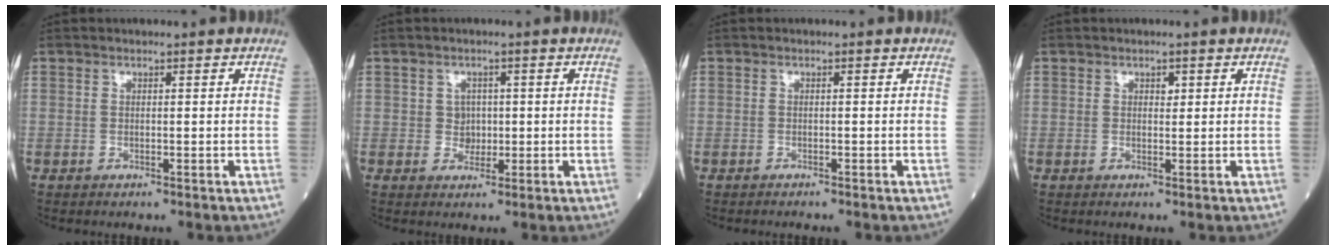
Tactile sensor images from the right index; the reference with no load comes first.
{"total": 2.1, "force": [0.2, 2.0, 0.6], "torque": [-0.005, 0.005, 0.005]}
{"total": 0.8, "force": [-0.7, 0.1, 0.3], "torque": [-0.008, -0.001, -0.010]}
{"total": 0.9, "force": [0.4, 0.6, 0.6], "torque": [-0.006, -0.001, 0.006]}